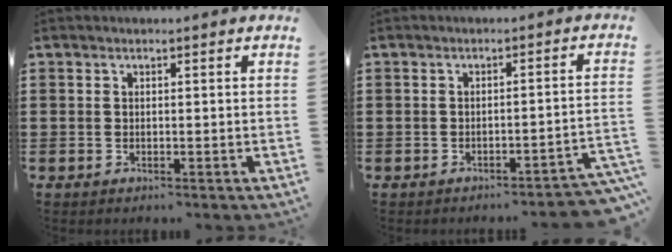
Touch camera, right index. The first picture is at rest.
{"total": 2.7, "force": [-2.4, -0.3, 1.1], "torque": [-0.023, -0.005, -0.052]}